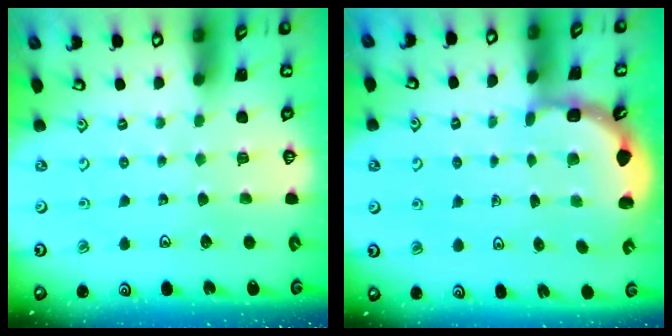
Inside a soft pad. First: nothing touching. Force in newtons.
{"total": 2.0, "press": 1.8, "slide": 0.9}